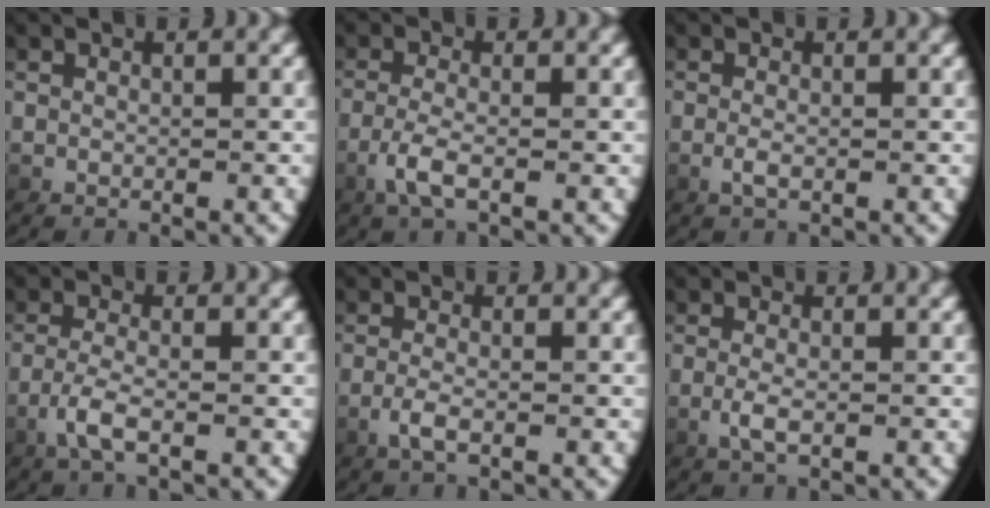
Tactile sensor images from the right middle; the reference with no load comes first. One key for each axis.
{"total": 2.4, "fx": -1.0, "fy": 0.0, "fz": 2.2, "tx": -0.061, "ty": -0.019, "tz": -0.007}
{"total": 0.9, "fx": -0.5, "fy": 0.0, "fz": 0.8, "tx": -0.033, "ty": -0.016, "tz": 0.000}
{"total": 2.4, "fx": -1.1, "fy": -0.1, "fz": 2.2, "tx": -0.058, "ty": -0.017, "tz": -0.009}
{"total": 1.7, "fx": -0.8, "fy": 0.0, "fz": 1.5, "tx": -0.045, "ty": -0.015, "tz": -0.006}
{"total": 1.6, "fx": -0.4, "fy": 0.0, "fz": 1.5, "tx": -0.047, "ty": -0.017, "tz": 0.003}